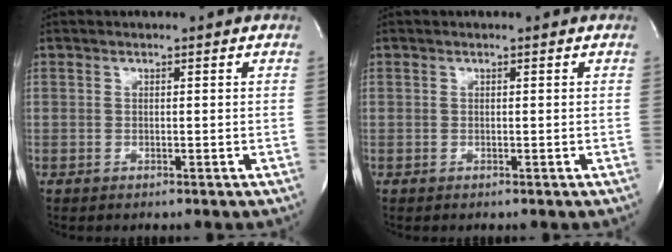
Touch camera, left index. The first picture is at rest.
{"total": 0.0}